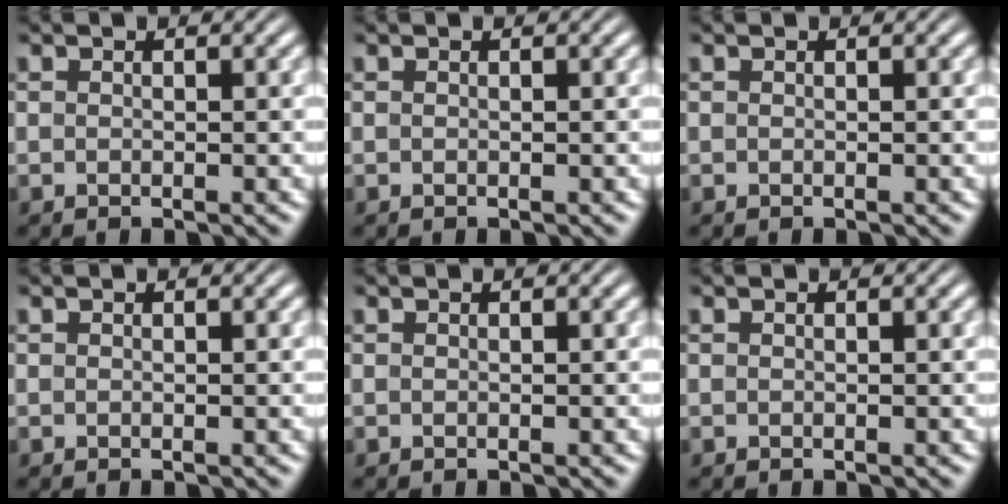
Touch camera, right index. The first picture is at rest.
{"total": 0.0}
{"total": 0.0}
{"total": 0.0}
{"total": 0.0}
{"total": 0.0}